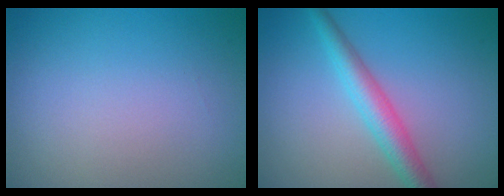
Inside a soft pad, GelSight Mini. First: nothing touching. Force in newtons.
{"total": 3.6, "press": 3.6, "slide": 0.1}